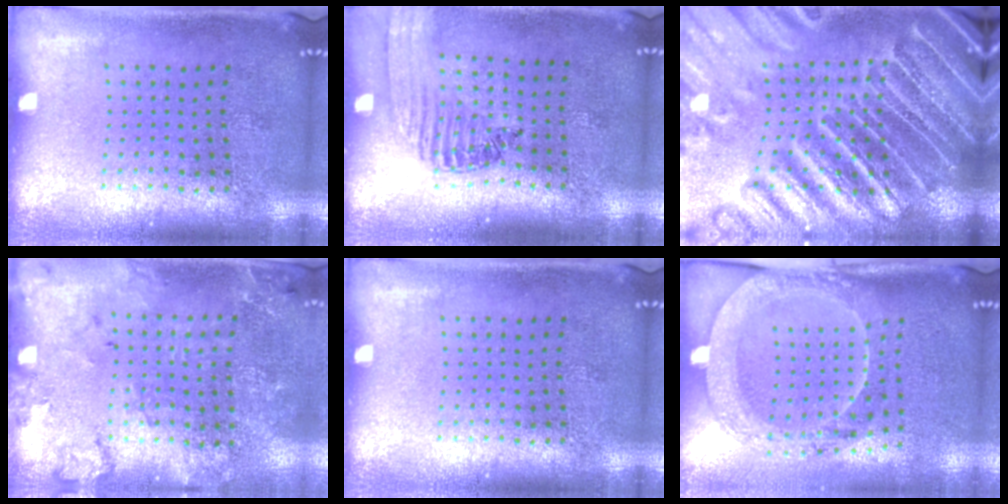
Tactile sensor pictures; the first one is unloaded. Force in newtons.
{"total": 1.3, "press": 1.3, "slide": 0.4}
{"total": 4.3, "press": 4.0, "slide": 1.3}
{"total": 1.8, "press": 1.7, "slide": 0.4}
{"total": 0.0}
{"total": 2.0, "press": 2.0, "slide": 0.3}